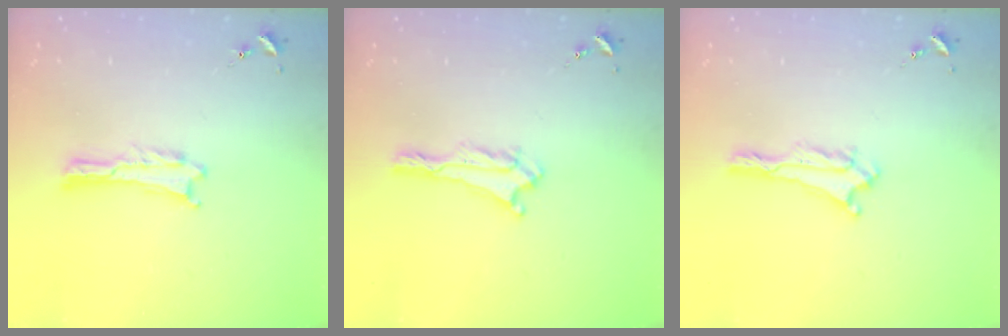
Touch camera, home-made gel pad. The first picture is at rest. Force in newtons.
{"total": 0.6, "press": 0.6, "slide": 0.1}
{"total": 0.6, "press": 0.6, "slide": 0.1}